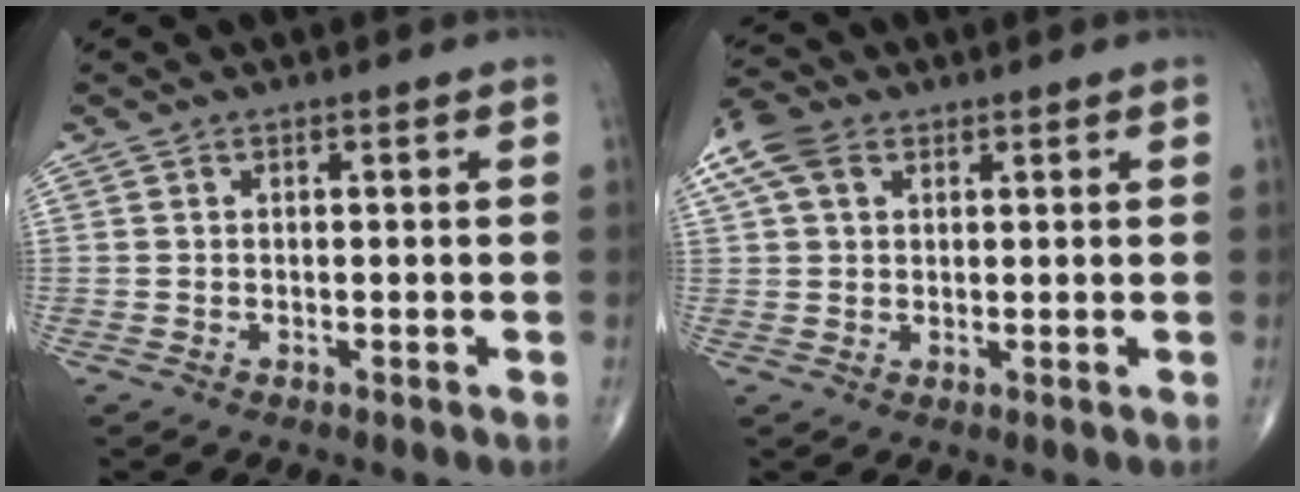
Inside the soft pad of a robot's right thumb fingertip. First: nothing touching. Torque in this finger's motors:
{"motor_torque": [-0.56, 0.70, 0.07, -0.02, 0.06]}